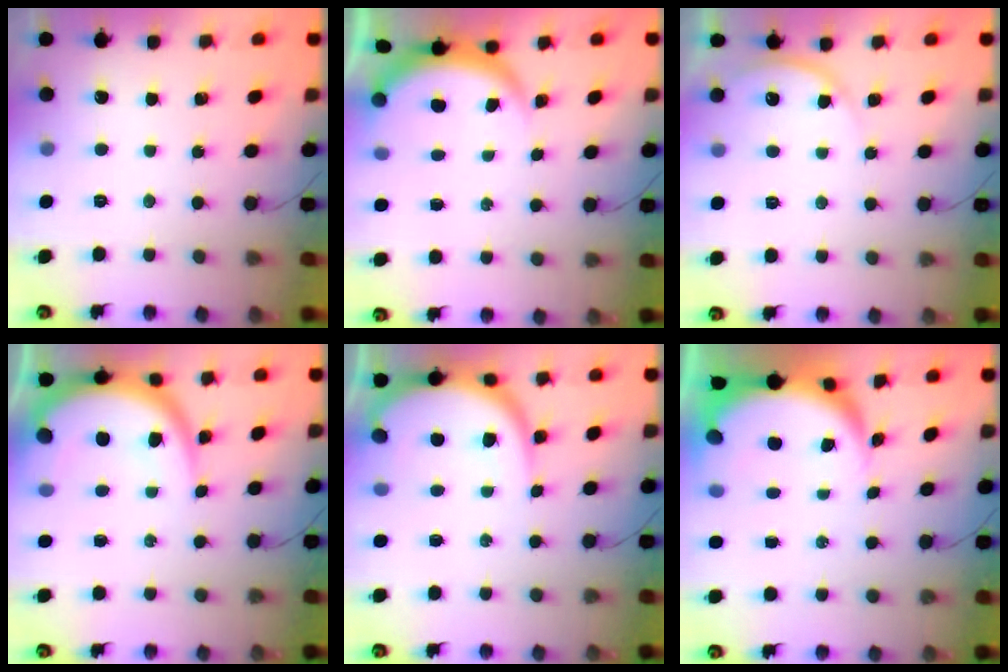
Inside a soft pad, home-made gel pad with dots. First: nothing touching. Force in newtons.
{"total": 3.8, "press": 3.8, "slide": 0.3}
{"total": 3.6, "press": 3.4, "slide": 1.2}
{"total": 11.3, "press": 11.2, "slide": 1.4}
{"total": 9.0, "press": 9.0, "slide": 1.0}
{"total": 7.8, "press": 7.6, "slide": 1.5}